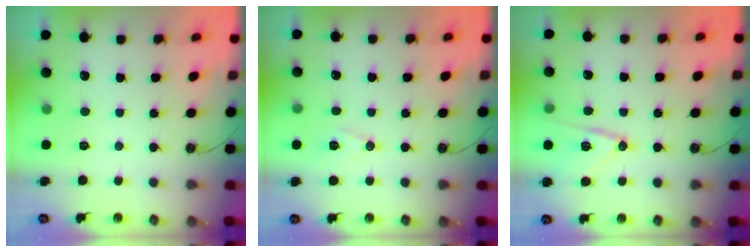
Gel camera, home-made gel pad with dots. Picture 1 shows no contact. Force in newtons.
{"total": 8.0, "press": 6.9, "slide": 4.1}
{"total": 12.0, "press": 11.7, "slide": 2.7}